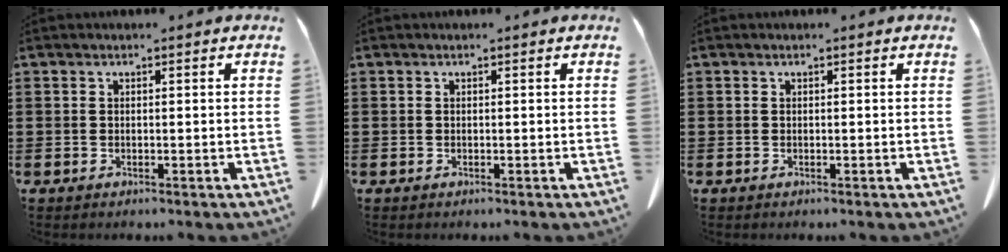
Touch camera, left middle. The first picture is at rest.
{"total": 0.0}
{"total": 0.0}